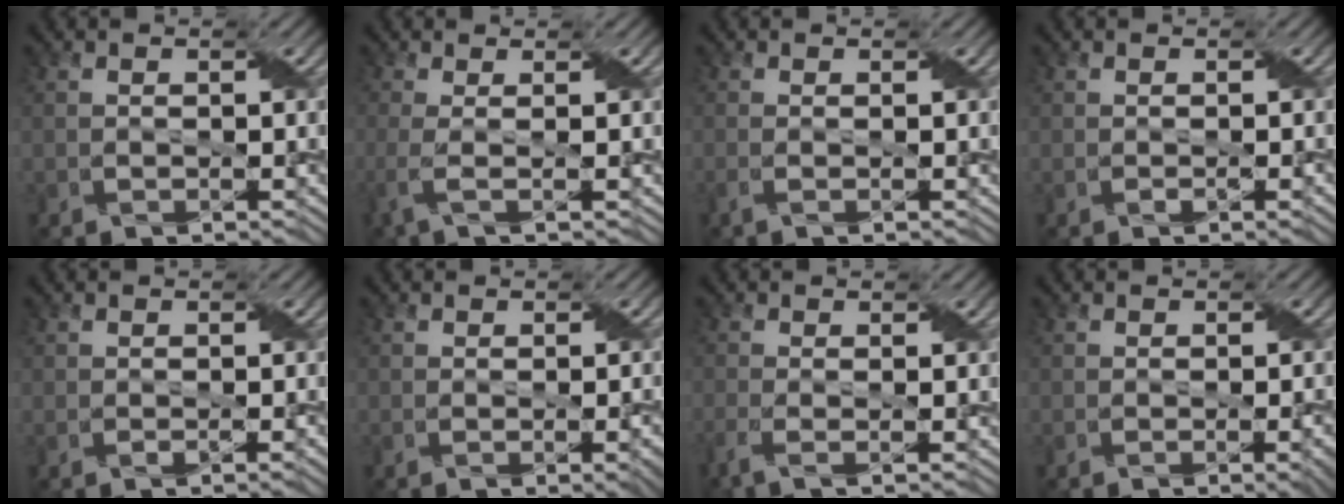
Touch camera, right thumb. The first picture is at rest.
{"total": 2.7, "force": [-0.3, 0.8, 2.6], "torque": [-0.048, -0.004, -0.015]}
{"total": 1.0, "force": [-0.2, 0.2, 0.9], "torque": [-0.017, -0.001, -0.009]}
{"total": 1.3, "force": [-0.2, 0.3, 1.3], "torque": [-0.019, 0.001, -0.006]}
{"total": 1.1, "force": [-0.3, 0.2, 1.0], "torque": [-0.014, 0.000, -0.007]}
{"total": 3.2, "force": [-0.7, 1.0, 2.9], "torque": [-0.033, -0.003, -0.006]}
{"total": 2.3, "force": [-1.1, 0.5, 2.0], "torque": [-0.038, -0.003, -0.035]}
{"total": 3.0, "force": [-0.9, 0.9, 2.7], "torque": [-0.030, -0.002, -0.010]}